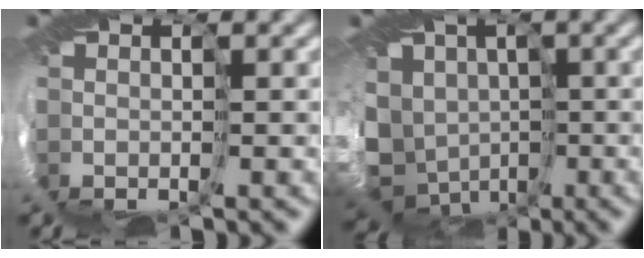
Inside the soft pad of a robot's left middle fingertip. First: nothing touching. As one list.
[{"total": 10.1, "force": [-3.2, 8.2, 5.0], "torque": [-0.128, -0.011, -0.041]}]